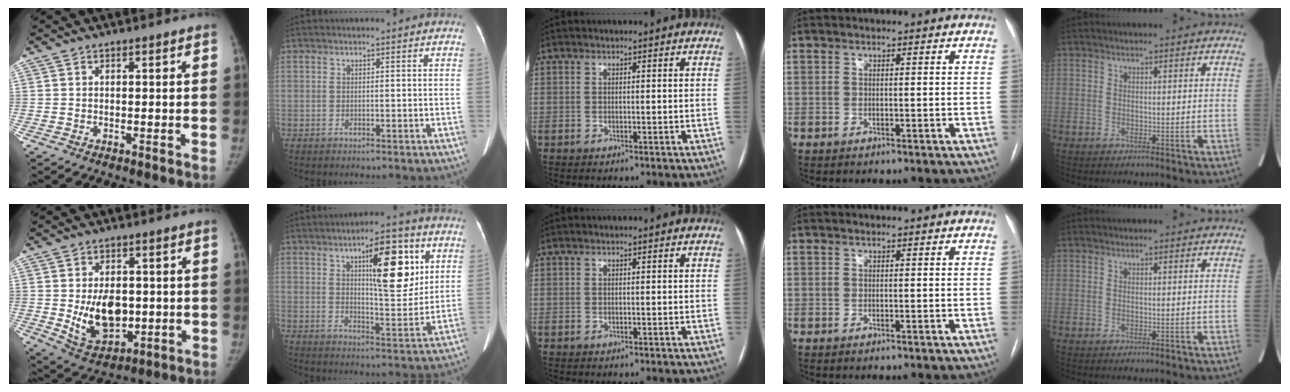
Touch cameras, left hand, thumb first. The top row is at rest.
{"thumb": {"total": 11.8, "force": [-0.6, 7.9, 8.8], "torque": [-0.111, -0.013, 0.009]}, "index": {"total": 12.3, "force": [4.7, 3.4, 10.8], "torque": [-0.158, 0.008, 0.072]}}